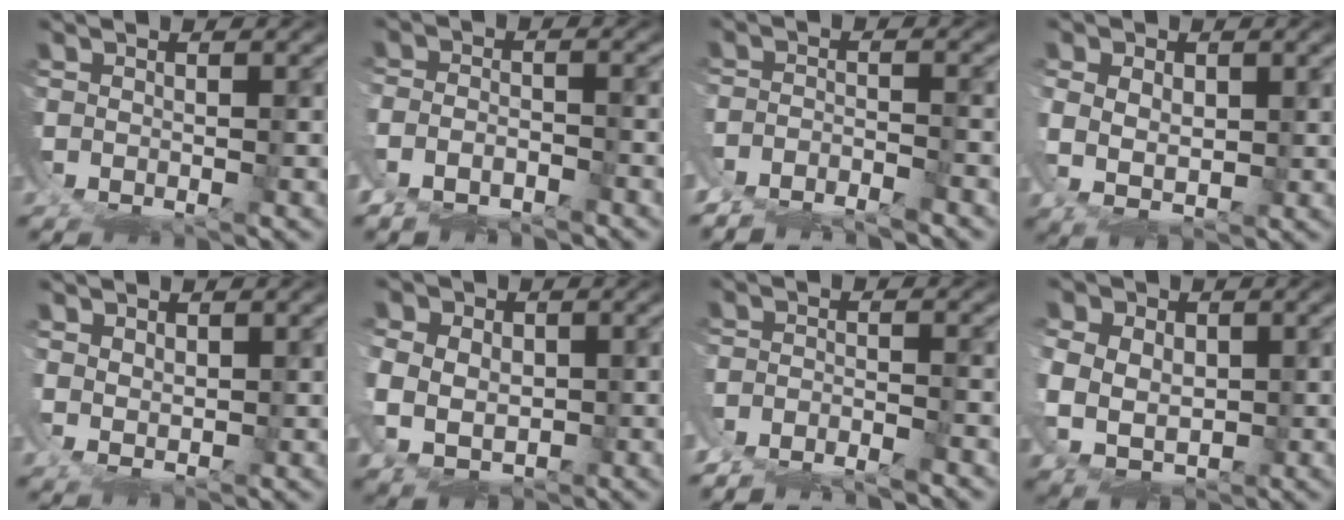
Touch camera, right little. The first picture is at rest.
{"total": 3.5, "force": [-2.5, 1.7, 1.7], "torque": [-0.041, -0.014, -0.037]}
{"total": 4.2, "force": [-3.8, 1.0, 1.5], "torque": [-0.019, -0.002, -0.065]}
{"total": 5.4, "force": [0.8, 3.7, 3.8], "torque": [-0.083, -0.023, 0.024]}
{"total": 2.2, "force": [1.8, 0.2, 1.2], "torque": [-0.028, -0.009, 0.044]}
{"total": 7.3, "force": [-0.4, 5.8, 4.4], "torque": [-0.105, -0.039, 0.011]}
{"total": 4.0, "force": [-3.7, 0.6, 1.4], "torque": [-0.016, -0.001, -0.062]}
{"total": 9.1, "force": [-0.9, 7.4, 5.2], "torque": [-0.132, -0.047, 0.002]}